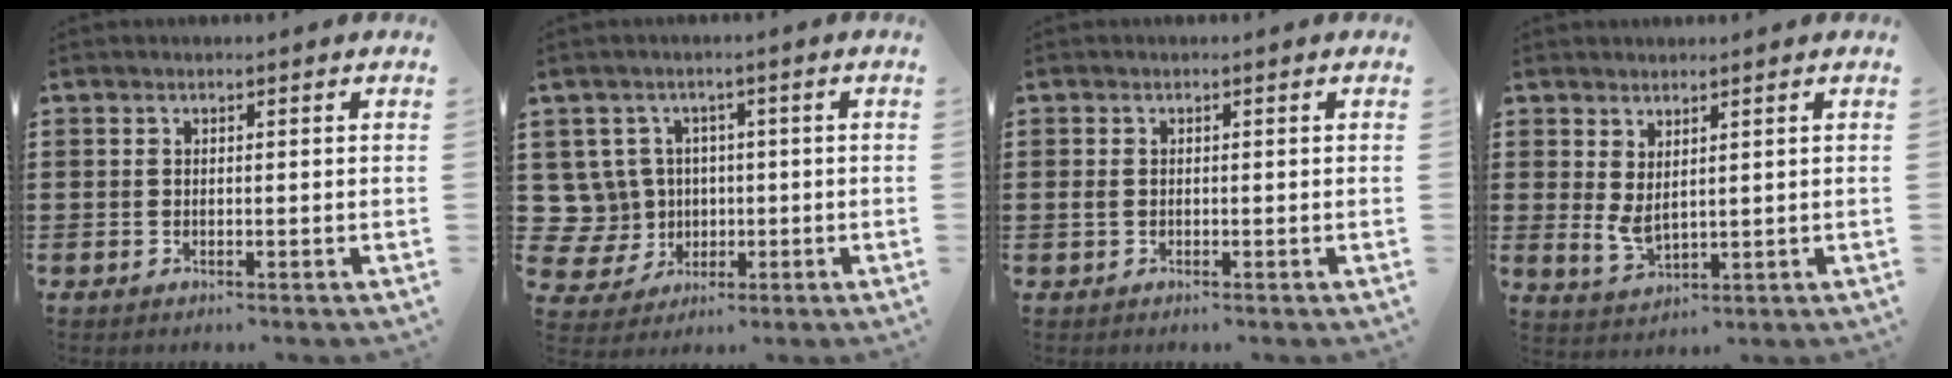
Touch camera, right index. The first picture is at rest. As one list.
[{"total": 7.1, "force": [0.6, 6.9, 1.7], "torque": [-0.094, 0.005, 0.012]}, {"total": 1.0, "force": [-0.2, 0.7, 0.7], "torque": [-0.016, 0.004, -0.005]}, {"total": 3.0, "force": [1.2, 1.3, 2.4], "torque": [-0.063, -0.006, 0.020]}]